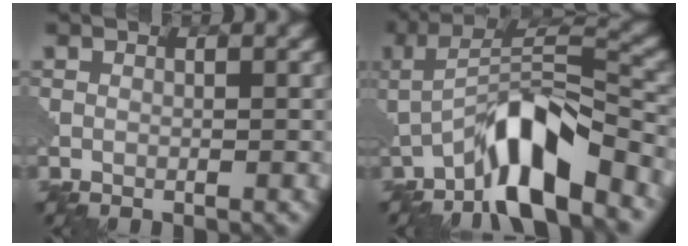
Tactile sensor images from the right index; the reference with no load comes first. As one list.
[{"total": 8.0, "force": [-4.7, 1.8, 6.2], "torque": [-0.104, 0.015, -0.088]}]